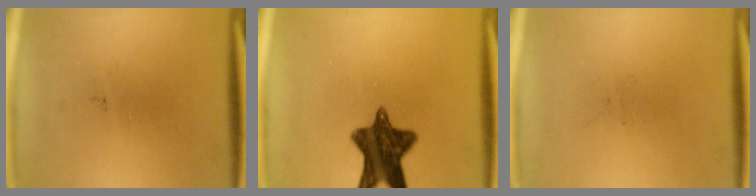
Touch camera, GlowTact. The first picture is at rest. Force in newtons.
{"total": 11.6}
{"total": 0.0}